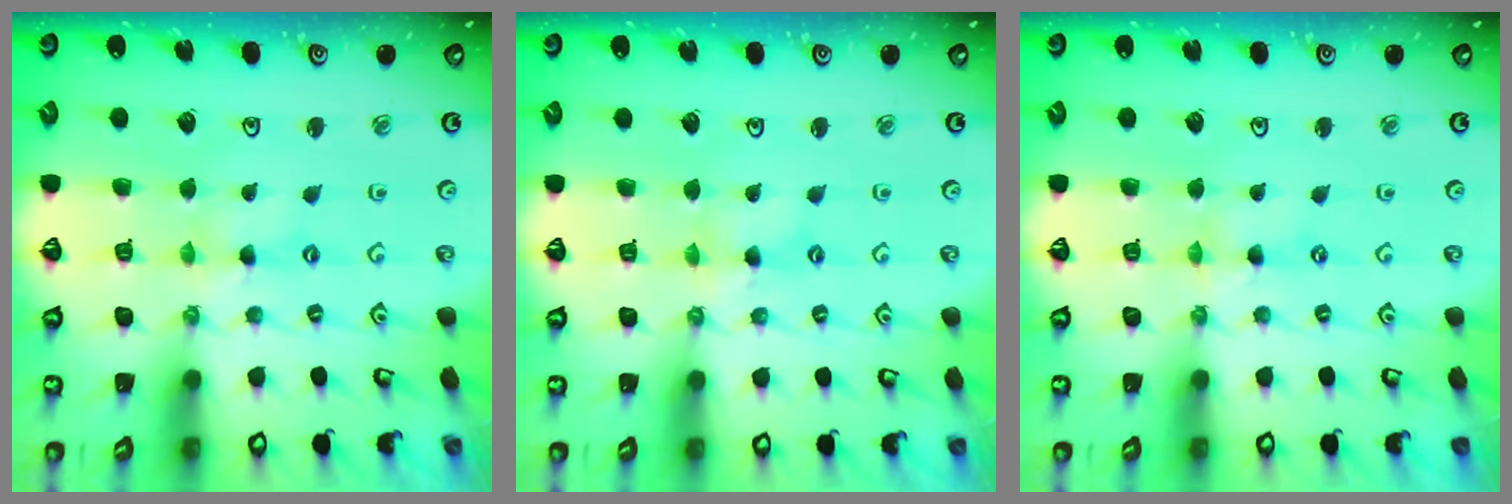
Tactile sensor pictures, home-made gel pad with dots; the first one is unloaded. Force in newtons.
{"total": 1.3, "press": 1.3, "slide": 0.3}
{"total": 0.0}